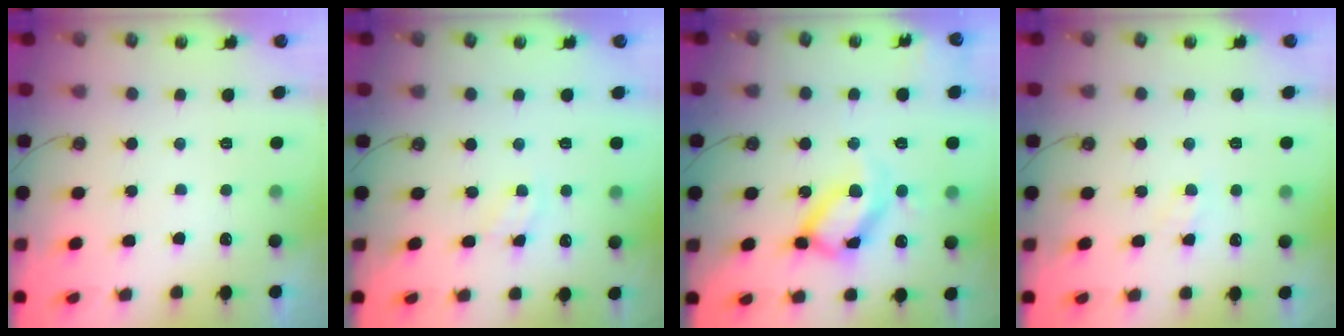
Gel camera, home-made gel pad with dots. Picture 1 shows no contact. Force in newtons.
{"total": 3.1, "press": 3.1, "slide": 0.5}
{"total": 17.9, "press": 17.8, "slide": 1.4}
{"total": 5.3, "press": 5.2, "slide": 0.7}